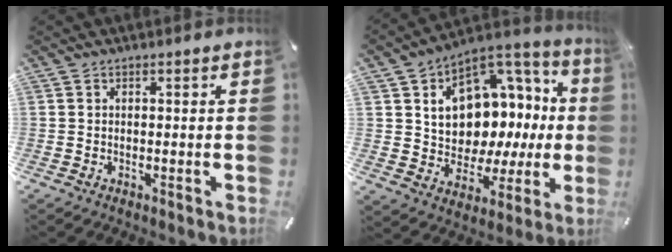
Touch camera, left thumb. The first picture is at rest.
{"total": 13.0, "force": [3.8, 10.2, 7.1], "torque": [-0.095, -0.054, 0.071]}